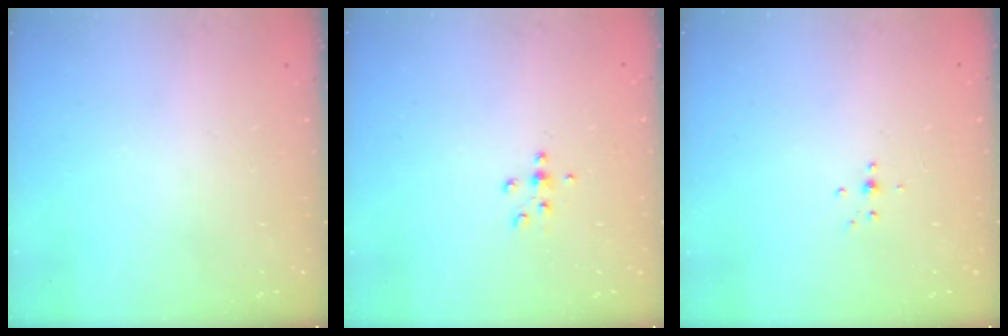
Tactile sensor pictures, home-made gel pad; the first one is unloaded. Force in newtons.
{"total": 5.4, "press": 5.0, "slide": 2.0}
{"total": 3.6, "press": 3.5, "slide": 0.6}